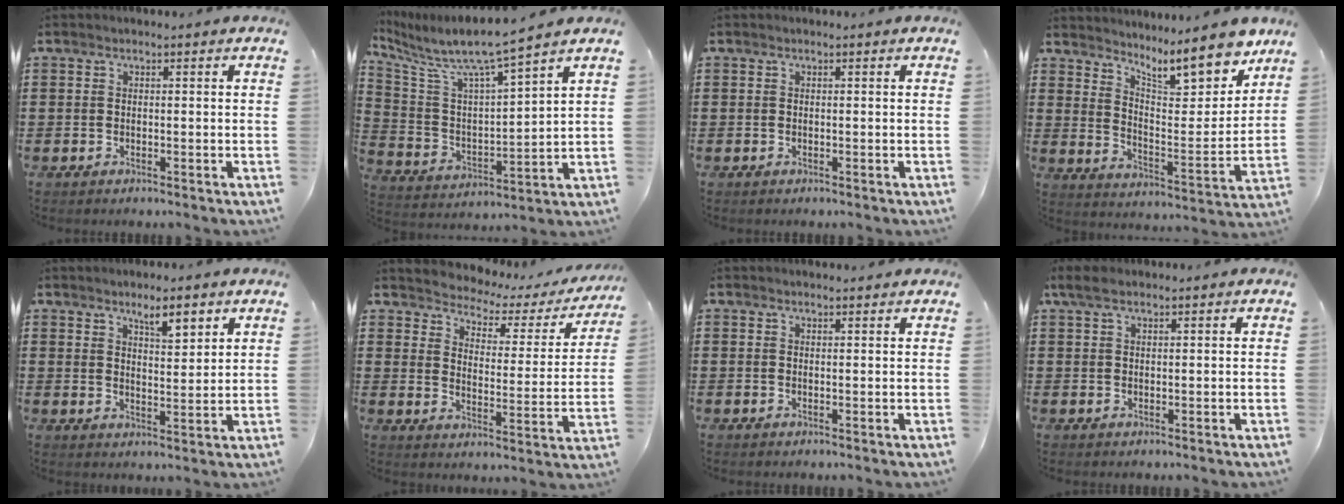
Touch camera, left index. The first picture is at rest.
{"total": 7.0, "force": [6.1, 0.3, 3.5], "torque": [-0.098, -0.046, 0.095]}
{"total": 0.0}
{"total": 10.8, "force": [9.1, 2.4, 5.3], "torque": [-0.083, -0.061, 0.154]}
{"total": 4.9, "force": [3.7, 1.3, 3.0], "torque": [-0.043, -0.012, 0.060]}
{"total": 2.6, "force": [2.3, 1.1, 0.4], "torque": [-0.030, -0.021, 0.028]}
{"total": 1.0, "force": [1.0, 0.0, 0.2], "torque": [-0.005, -0.001, 0.020]}
{"total": 2.5, "force": [1.5, 0.8, 1.8], "torque": [-0.038, 0.004, 0.027]}